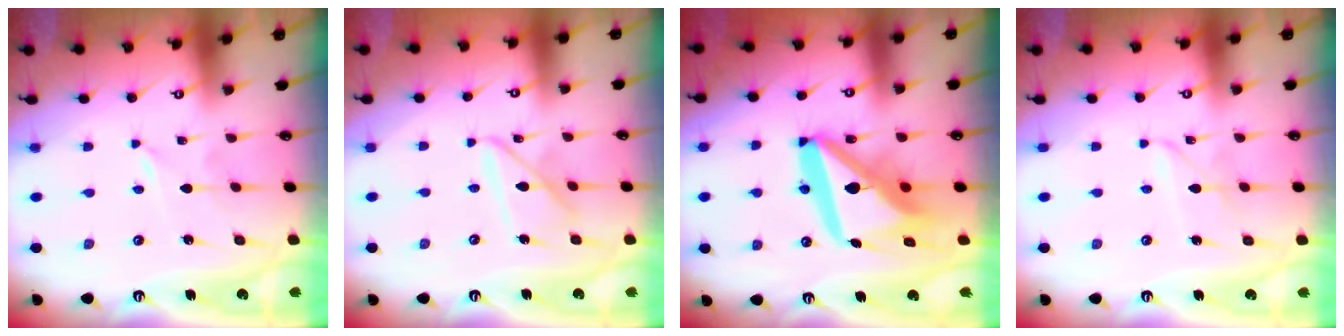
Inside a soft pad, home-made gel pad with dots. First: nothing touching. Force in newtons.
{"total": 12.1, "press": 12.1, "slide": 1.2}
{"total": 17.9, "press": 17.8, "slide": 2.0}
{"total": 2.8, "press": 2.8, "slide": 0.3}